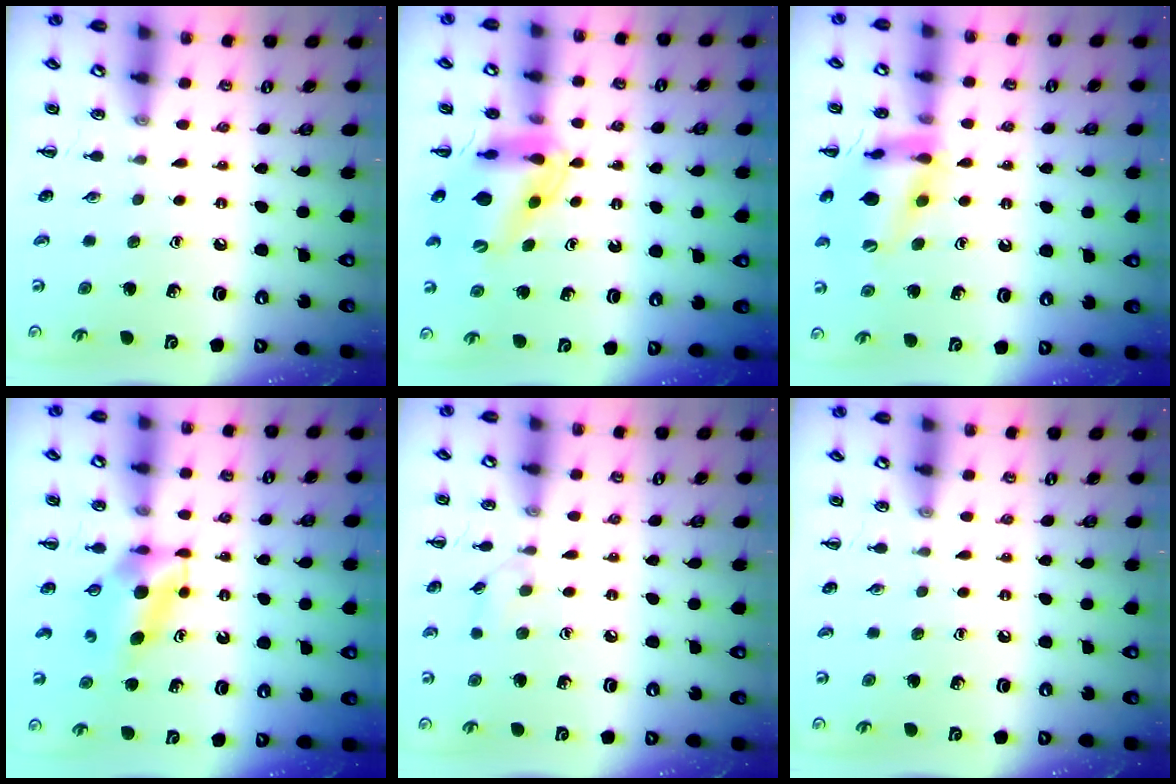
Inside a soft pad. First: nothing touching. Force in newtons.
{"total": 12.1, "press": 11.6, "slide": 3.5}
{"total": 16.4, "press": 16.4, "slide": 1.6}
{"total": 6.2, "press": 6.1, "slide": 0.8}
{"total": 4.9, "press": 4.5, "slide": 1.8}
{"total": 0.0}